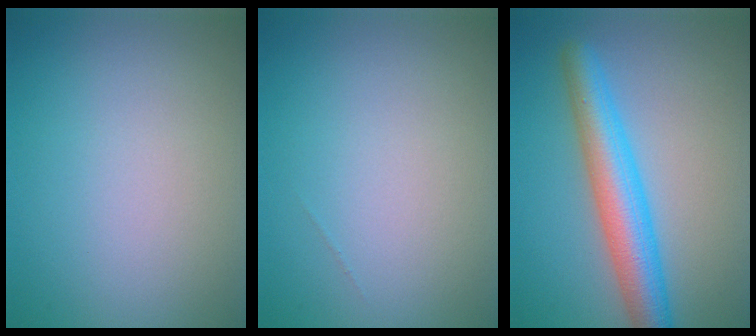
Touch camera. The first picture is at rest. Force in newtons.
{"total": 0.0}
{"total": 6.1, "press": 6.1, "slide": 0.1}